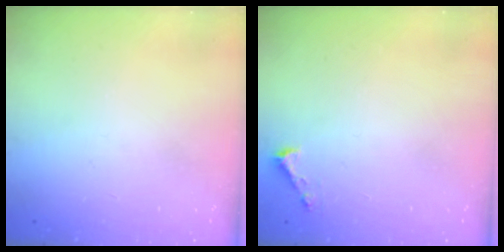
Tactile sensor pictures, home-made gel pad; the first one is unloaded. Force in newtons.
{"total": 1.6, "press": 1.6, "slide": 0.1}